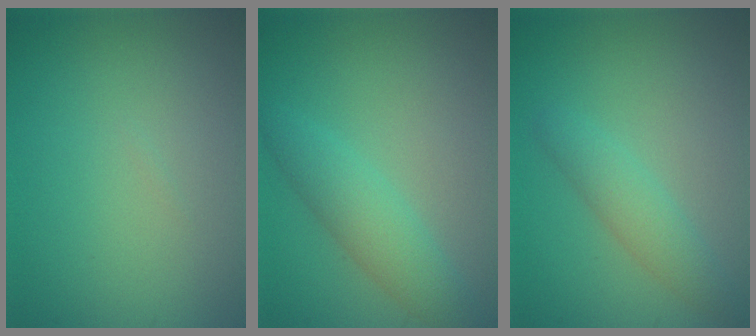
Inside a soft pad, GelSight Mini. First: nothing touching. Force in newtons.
{"total": 2.4, "press": 2.4, "slide": 0.2}
{"total": 2.3, "press": 2.3, "slide": 0.1}